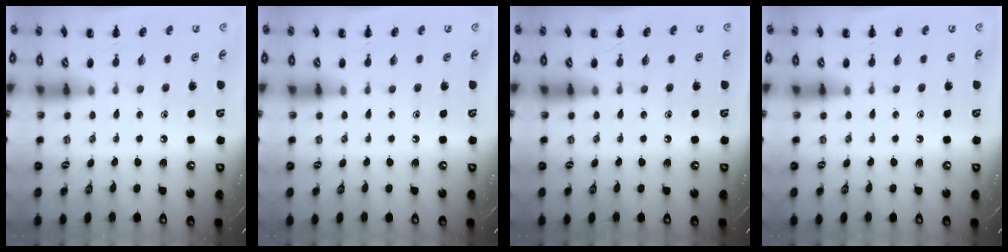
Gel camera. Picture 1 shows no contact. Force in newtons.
{"total": 0.0}
{"total": 0.0}
{"total": 0.0}